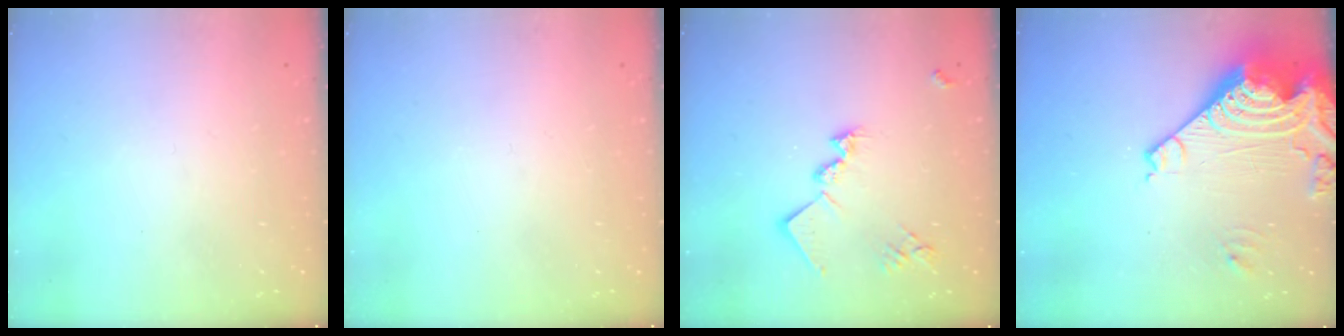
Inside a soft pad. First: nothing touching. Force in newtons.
{"total": 0.0}
{"total": 14.3, "press": 14.3, "slide": 0.2}
{"total": 18.3, "press": 18.2, "slide": 2.2}